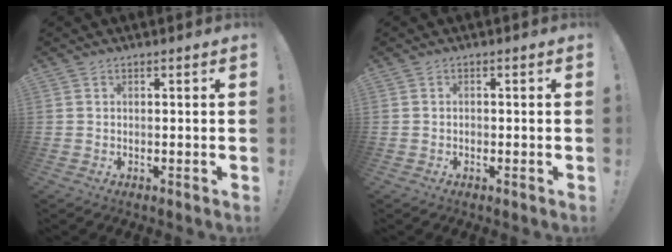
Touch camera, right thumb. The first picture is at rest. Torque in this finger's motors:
{"motor_torque": [0.20, -0.05, 0.03, -0.13, 0.00]}